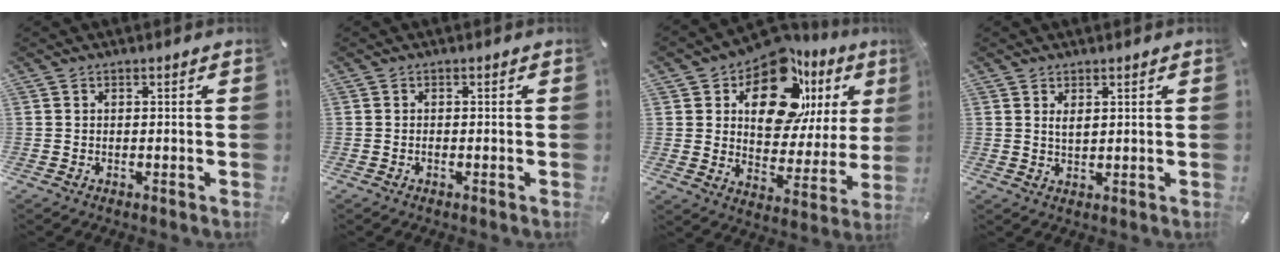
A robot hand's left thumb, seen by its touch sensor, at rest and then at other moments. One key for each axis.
{"total": 0.7, "fx": -0.3, "fy": 0.3, "fz": 0.5, "tx": -0.010, "ty": -0.001, "tz": -0.007}
{"total": 18.3, "fx": 10.0, "fy": 11.0, "fz": 10.6, "tx": -0.160, "ty": -0.061, "tz": 0.174}
{"total": 2.0, "fx": 1.2, "fy": 0.7, "fz": 1.4, "tx": -0.030, "ty": -0.001, "tz": 0.022}